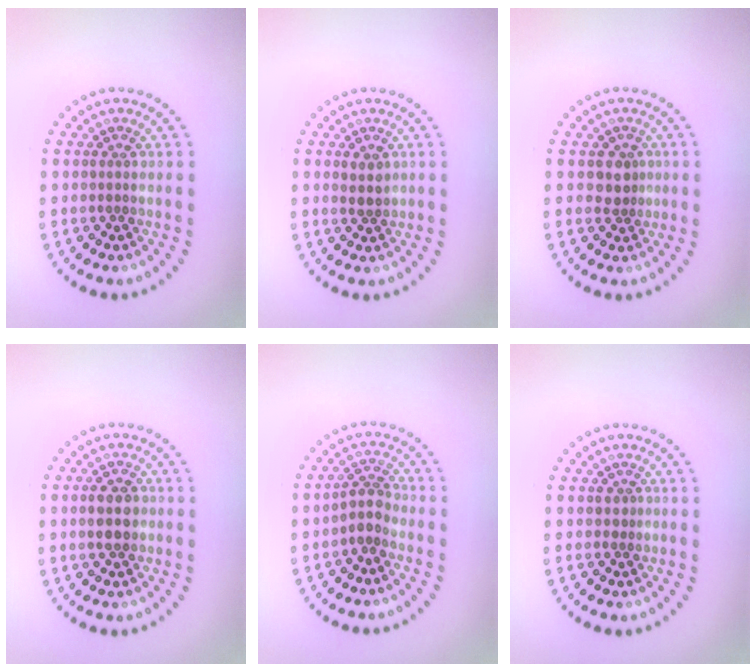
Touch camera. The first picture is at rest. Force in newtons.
{"total": 1.5, "press": 1.4, "slide": 0.6}
{"total": 2.1, "press": 1.7, "slide": 1.1}
{"total": 2.6, "press": 2.6, "slide": 0.1}
{"total": 2.1, "press": 1.7, "slide": 1.2}
{"total": 0.6, "press": 0.3, "slide": 0.5}